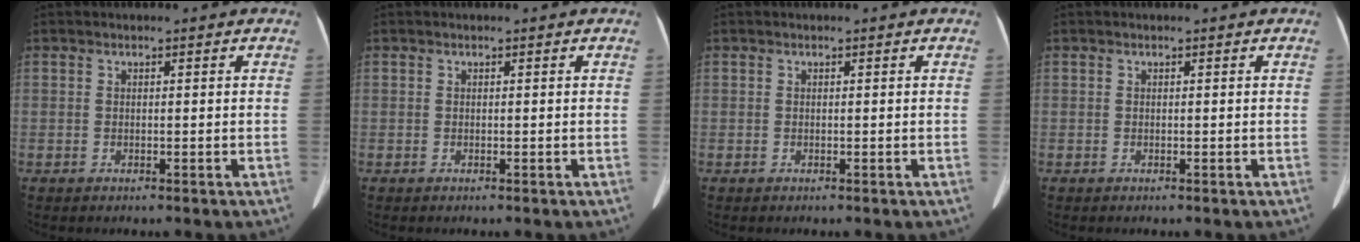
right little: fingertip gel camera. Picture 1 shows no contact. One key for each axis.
{"total": 0.0}
{"total": 0.0}
{"total": 0.0}